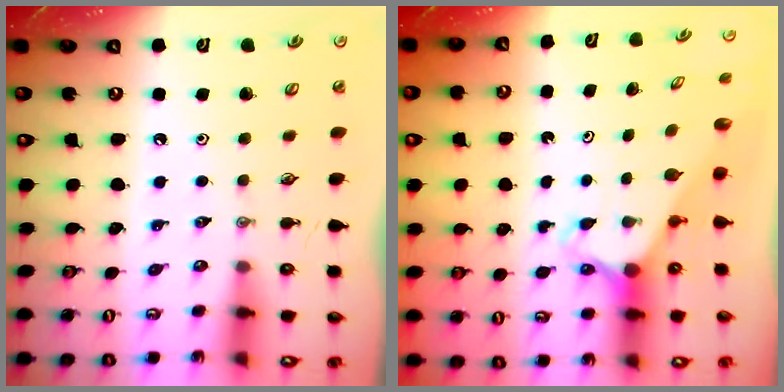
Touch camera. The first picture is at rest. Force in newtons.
{"total": 2.5, "press": 2.5, "slide": 0.2}